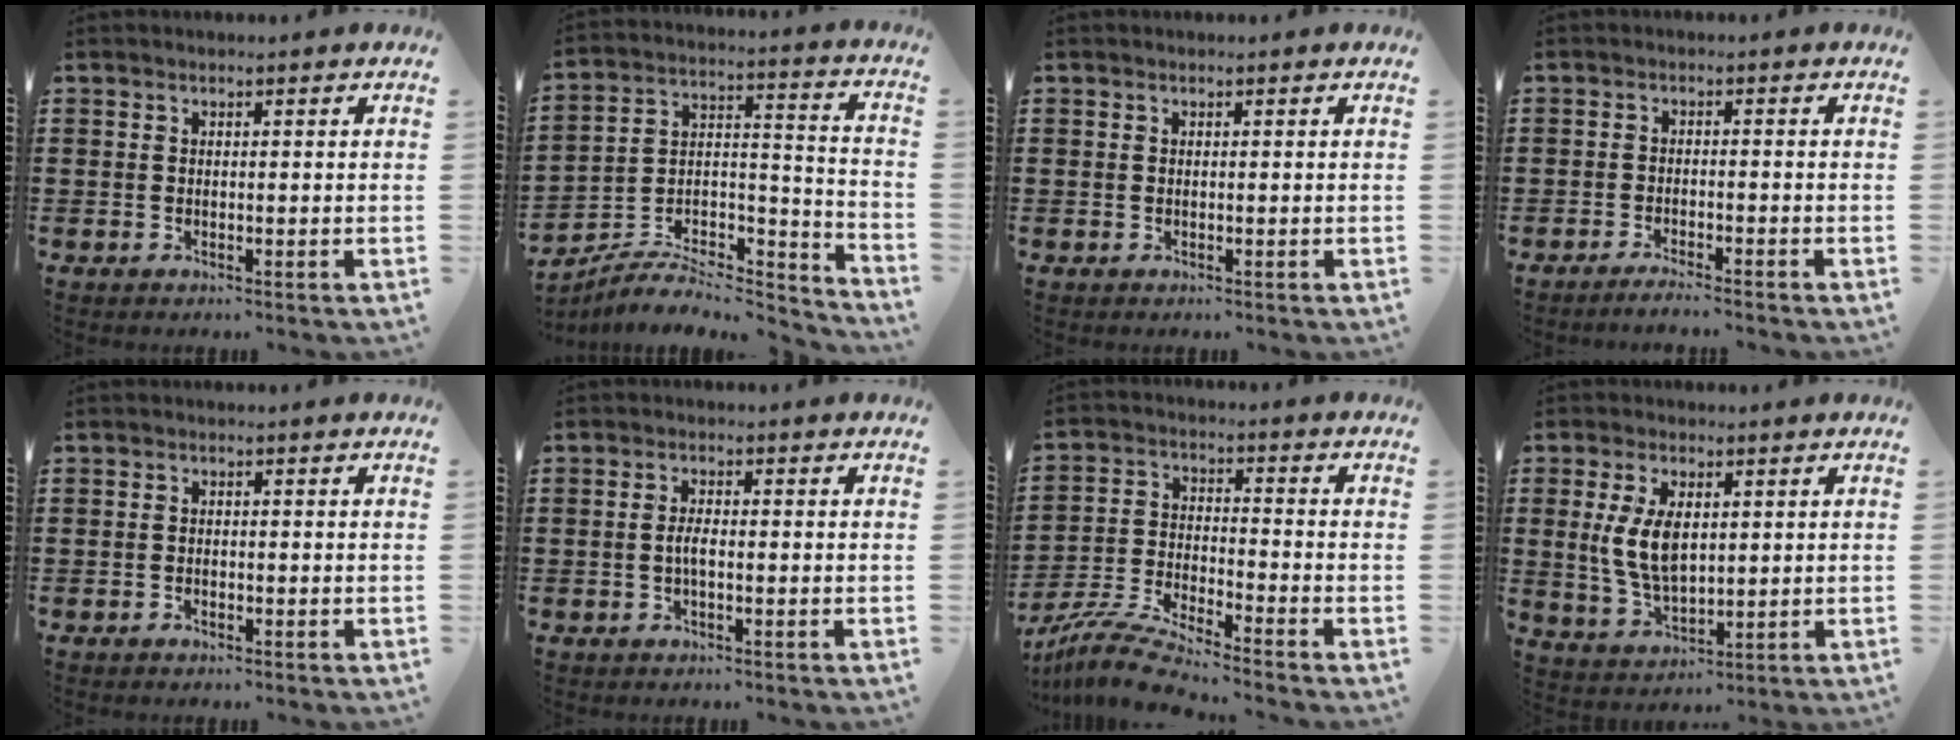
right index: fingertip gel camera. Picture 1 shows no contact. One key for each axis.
{"total": 5.9, "fx": -5.1, "fy": 2.3, "fz": 1.8, "tx": -0.032, "ty": 0.004, "tz": -0.099}
{"total": 0.0}
{"total": 2.1, "fx": -2.0, "fy": -0.5, "fz": 0.4, "tx": -0.006, "ty": 0.000, "tz": -0.038}
{"total": 0.7, "fx": -0.6, "fy": 0.3, "fz": 0.3, "tx": -0.007, "ty": -0.002, "tz": -0.011}
{"total": 2.1, "fx": -0.5, "fy": 0.6, "fz": 1.9, "tx": -0.043, "ty": -0.001, "tz": -0.011}
{"total": 7.2, "fx": -6.9, "fy": -0.5, "fz": 2.0, "tx": -0.059, "ty": -0.009, "tz": -0.141}
{"total": 7.6, "fx": 1.2, "fy": 4.0, "fz": 6.4, "tx": -0.148, "ty": 0.003, "tz": 0.017}